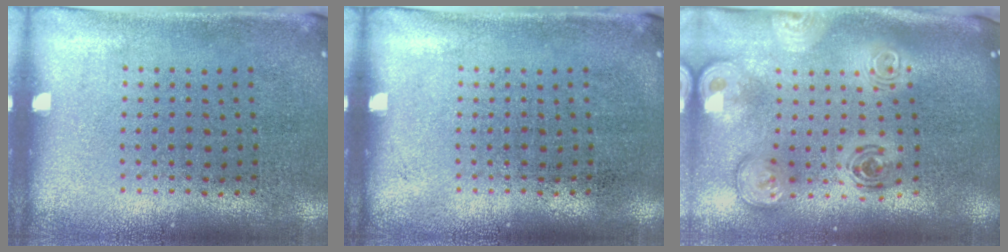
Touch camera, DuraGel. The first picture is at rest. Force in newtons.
{"total": 0.0}
{"total": 3.1, "press": 2.2, "slide": 2.2}